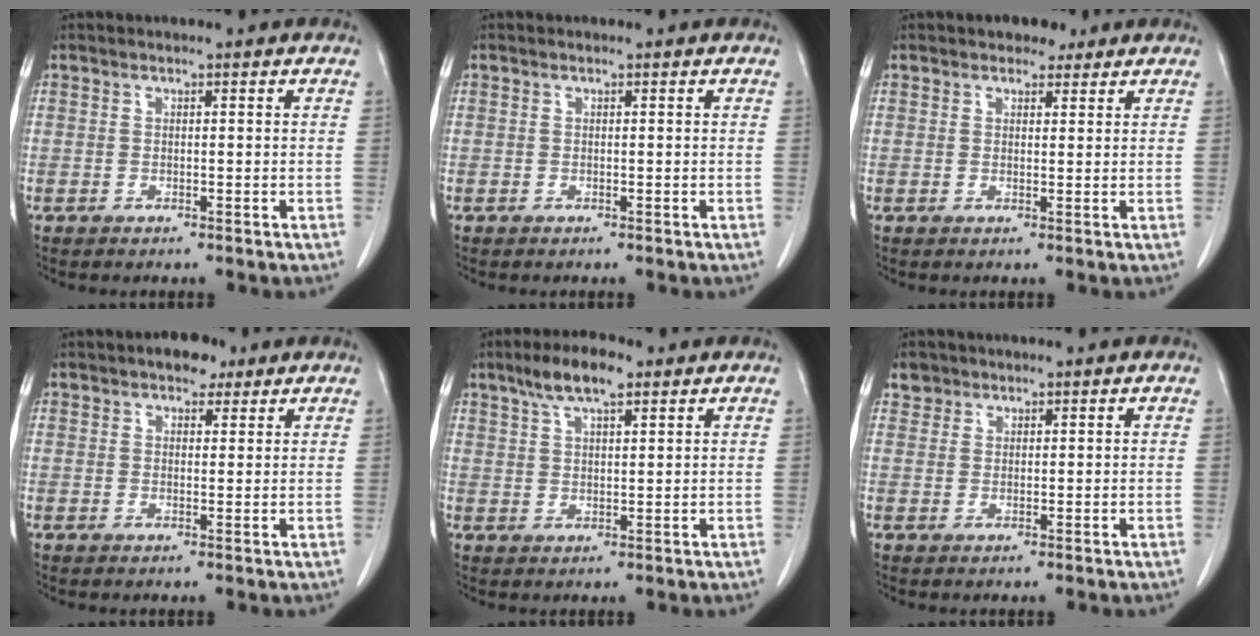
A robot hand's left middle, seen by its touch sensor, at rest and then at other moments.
{"total": 0.0}
{"total": 2.7, "force": [2.1, 1.5, 0.8], "torque": [-0.013, 0.006, 0.029]}
{"total": 3.6, "force": [2.5, 1.9, 1.7], "torque": [-0.026, 0.010, 0.038]}
{"total": 6.7, "force": [4.5, 1.7, 4.7], "torque": [-0.095, 0.014, 0.081]}
{"total": 2.1, "force": [1.5, 1.5, -0.2], "torque": [0.011, 0.007, 0.023]}